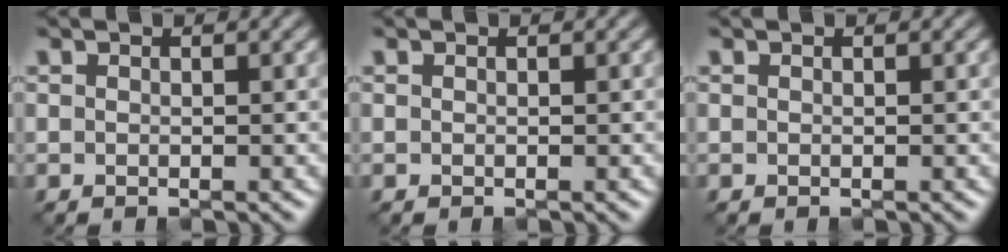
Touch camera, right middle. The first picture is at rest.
{"total": 0.0}
{"total": 0.0}